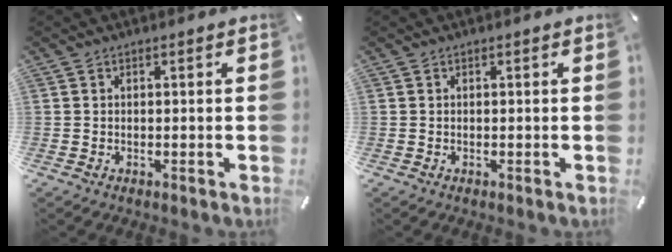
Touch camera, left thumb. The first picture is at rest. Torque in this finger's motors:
{"motor_torque": [0.01, 0.02, -0.03, -0.03, 0.00]}